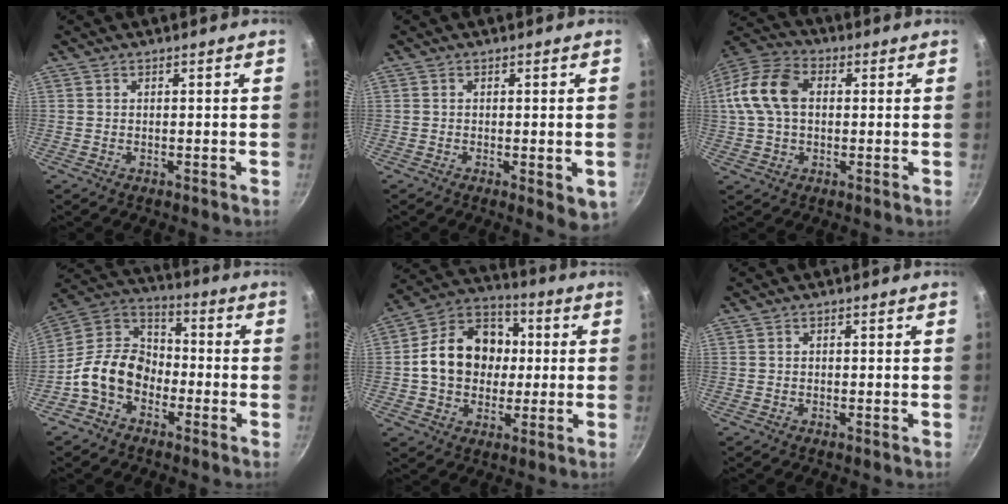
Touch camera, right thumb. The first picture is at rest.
{"total": 4.2, "force": [-0.9, 1.4, 3.9], "torque": [-0.050, -0.012, -0.011]}
{"total": 13.1, "force": [1.6, 8.9, 9.5], "torque": [-0.172, 0.027, 0.015]}
{"total": 12.8, "force": [-4.9, 9.3, 7.2], "torque": [-0.091, 0.056, -0.119]}
{"total": 16.5, "force": [0.8, 13.2, 9.9], "torque": [-0.135, 0.029, 0.001]}
{"total": 0.0}